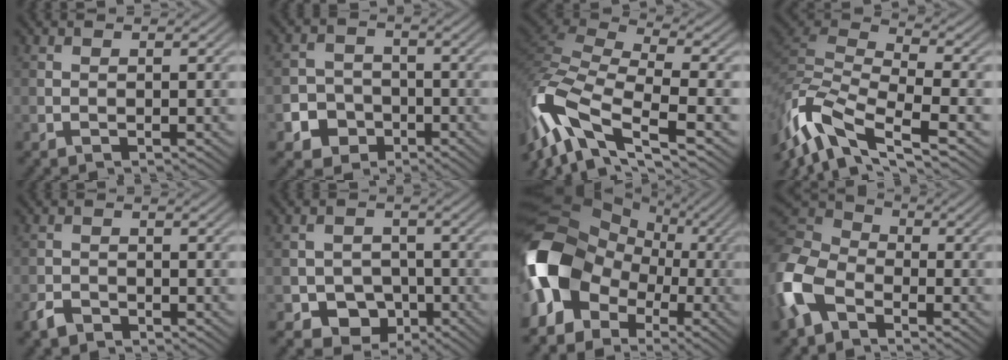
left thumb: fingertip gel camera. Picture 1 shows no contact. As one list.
[{"total": 4.9, "force": [-2.3, 4.0, 1.5], "torque": [-0.019, -0.003, -0.057]}, {"total": 14.9, "force": [-7.1, 5.9, 11.7], "torque": [-0.290, -0.006, -0.138]}, {"total": 12.3, "force": [-6.6, 4.5, 9.4], "torque": [-0.214, -0.004, -0.130]}, {"total": 2.1, "force": [-1.7, 1.0, 0.8], "torque": [-0.014, -0.001, -0.038]}, {"total": 6.0, "force": [-2.7, 4.8, 2.4], "torque": [-0.033, -0.003, -0.059]}, {"total": 15.8, "force": [-3.2, 12.1, 9.6], "torque": [-0.228, -0.006, -0.076]}, {"total": 10.1, "force": [-4.2, 6.4, 6.6], "torque": [-0.185, -0.005, -0.107]}]